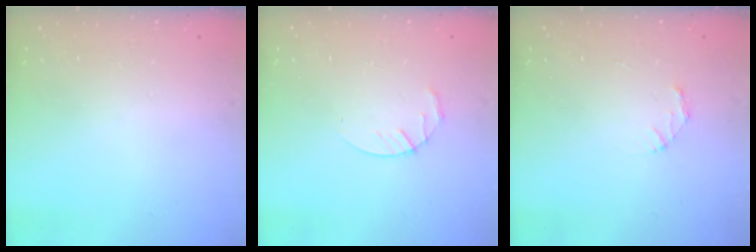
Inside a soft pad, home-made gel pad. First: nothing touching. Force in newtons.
{"total": 3.0, "press": 2.9, "slide": 0.5}
{"total": 2.1, "press": 2.1, "slide": 0.2}